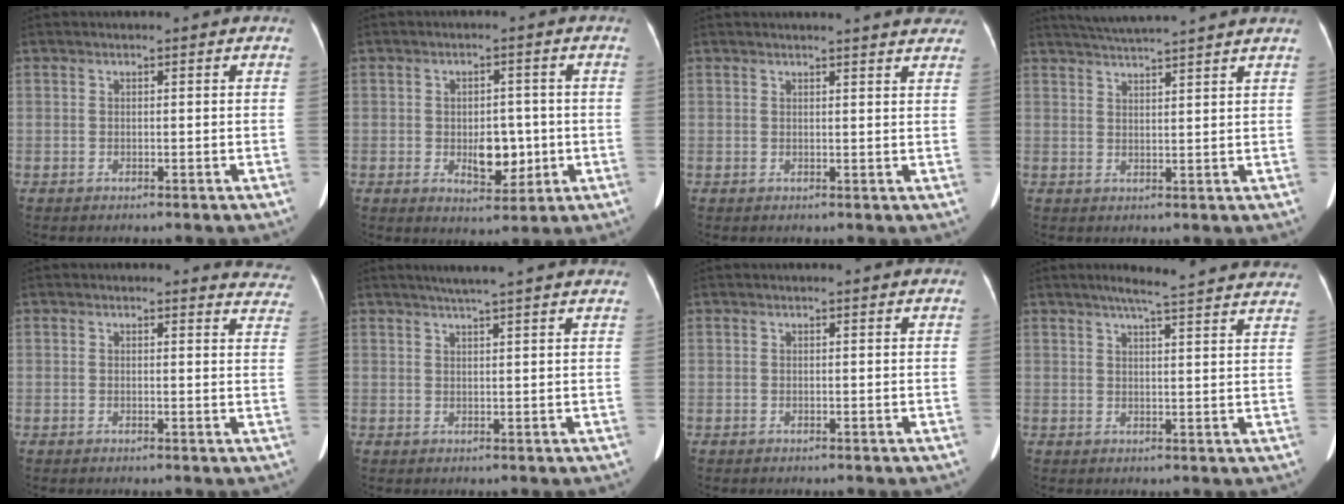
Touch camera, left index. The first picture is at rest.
{"total": 5.6, "force": [-1.0, 3.3, 4.4], "torque": [-0.067, 0.000, -0.007]}
{"total": 9.3, "force": [8.7, 0.8, 3.1], "torque": [-0.029, -0.002, 0.077]}
{"total": 10.3, "force": [9.4, -1.0, 4.1], "torque": [-0.075, 0.025, 0.129]}
{"total": 5.7, "force": [5.5, 1.5, 0.0], "torque": [0.029, -0.032, 0.017]}
{"total": 9.5, "force": [8.0, -0.3, 5.0], "torque": [-0.074, 0.027, 0.093]}
{"total": 1.0, "force": [1.0, 0.0, 0.2], "torque": [-0.010, 0.007, 0.008]}
{"total": 19.3, "force": [17.7, 0.7, 7.8], "torque": [-0.101, -0.012, 0.205]}